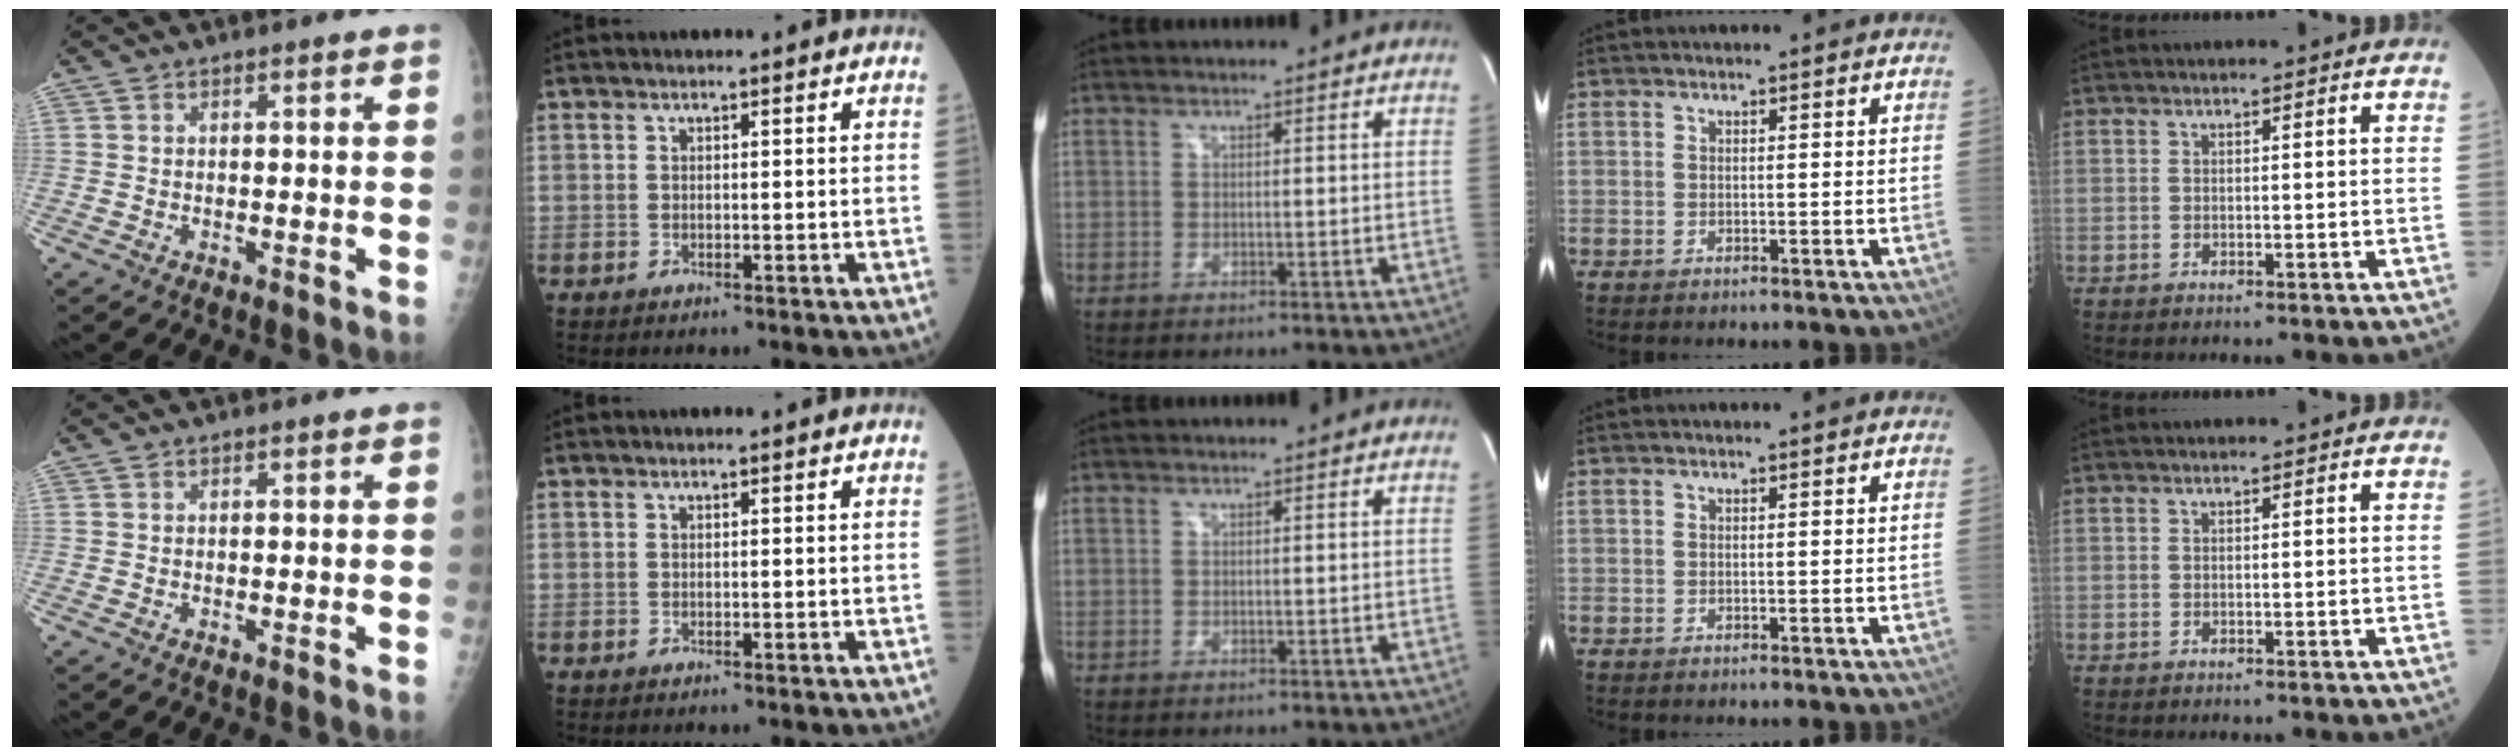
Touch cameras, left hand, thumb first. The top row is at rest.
{}